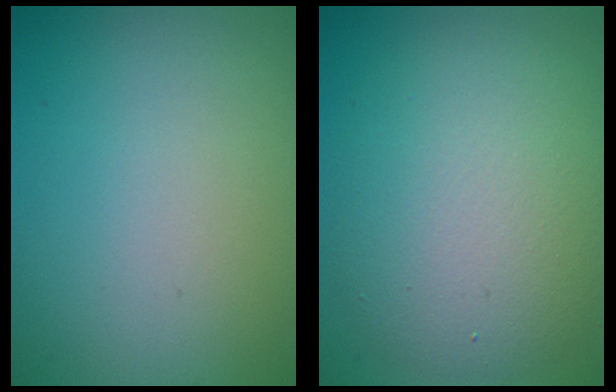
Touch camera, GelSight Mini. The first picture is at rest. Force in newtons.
{"total": 7.5, "press": 7.5, "slide": 0.8}